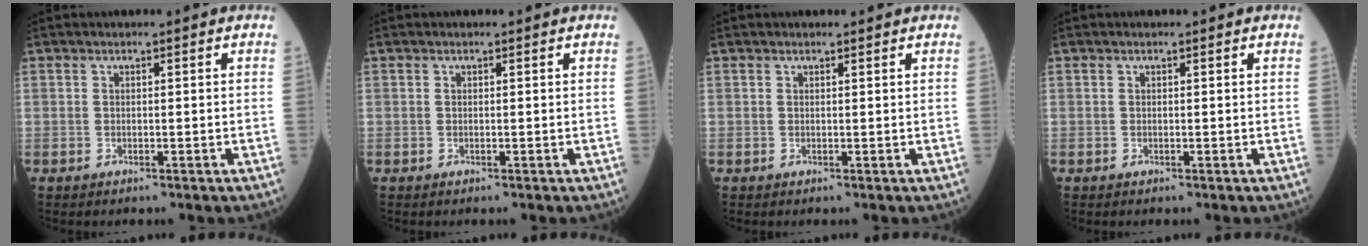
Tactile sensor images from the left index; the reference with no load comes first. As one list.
[{"total": 0.0}, {"total": 0.8, "force": [0.7, 0.1, 0.1], "torque": [-0.010, 0.004, 0.011]}, {"total": 0.0}]